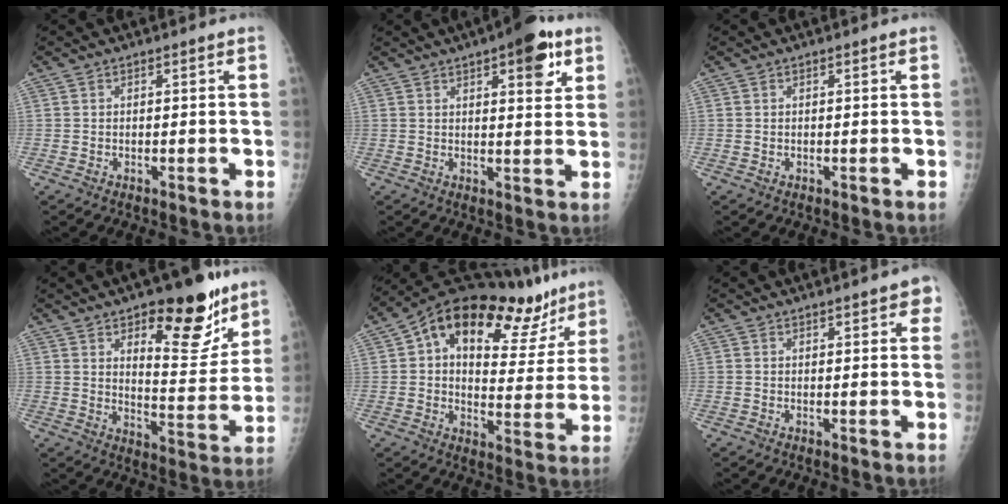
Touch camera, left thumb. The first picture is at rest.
{"total": 9.5, "force": [4.8, 3.3, 7.5], "torque": [-0.077, -0.015, 0.058]}
{"total": 0.0}
{"total": 18.2, "force": [10.8, 7.4, 12.6], "torque": [-0.113, -0.074, 0.159]}
{"total": 23.1, "force": [13.6, 11.5, 14.7], "torque": [-0.172, -0.008, 0.200]}
{"total": 3.7, "force": [2.1, 1.3, 2.8], "torque": [-0.019, -0.003, 0.022]}